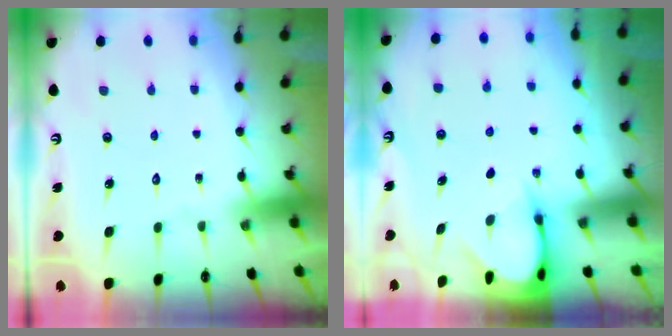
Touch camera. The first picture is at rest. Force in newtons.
{"total": 3.5, "press": 3.5, "slide": 0.3}